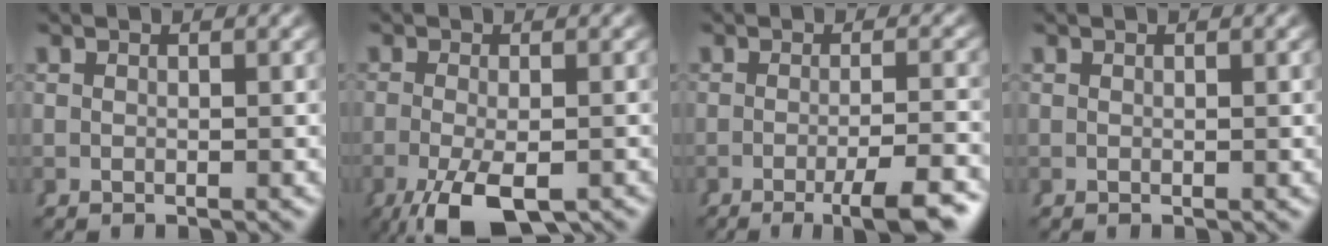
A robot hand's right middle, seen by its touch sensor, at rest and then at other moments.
{"total": 6.1, "force": [-3.9, 1.8, 4.3], "torque": [-0.082, -0.027, -0.046]}
{"total": 5.7, "force": [-3.5, 0.6, 4.5], "torque": [-0.054, -0.006, -0.052]}
{"total": 0.0}